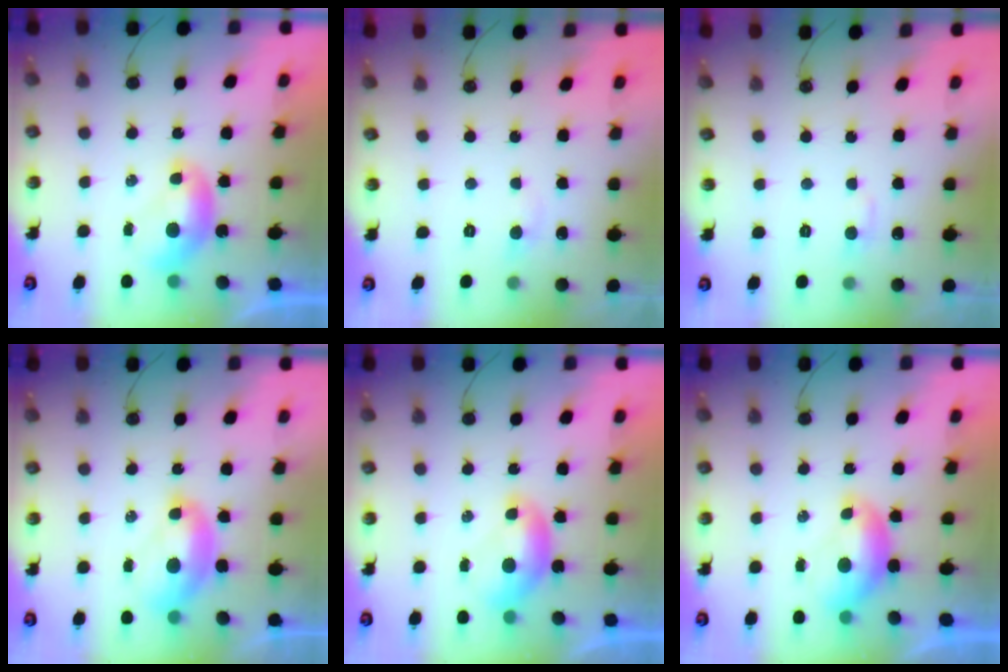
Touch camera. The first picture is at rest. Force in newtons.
{"total": 0.9, "press": 0.6, "slide": 0.7}
{"total": 1.5, "press": 1.3, "slide": 0.8}
{"total": 2.1, "press": 2.0, "slide": 0.7}
{"total": 0.0}
{"total": 0.9, "press": 0.8, "slide": 0.3}